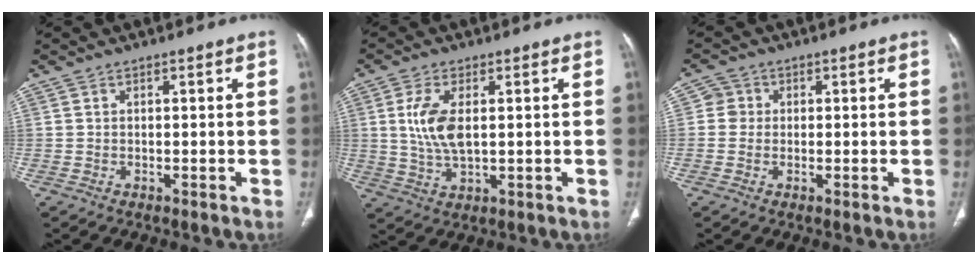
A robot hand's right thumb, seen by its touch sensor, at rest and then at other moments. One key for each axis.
{"total": 7.8, "fx": 1.3, "fy": 3.7, "fz": 6.8, "tx": -0.143, "ty": -0.012, "tz": 0.029}
{"total": 2.6, "fx": 0.2, "fy": 2.5, "fz": 0.4, "tx": 0.014, "ty": 0.006, "tz": -0.002}